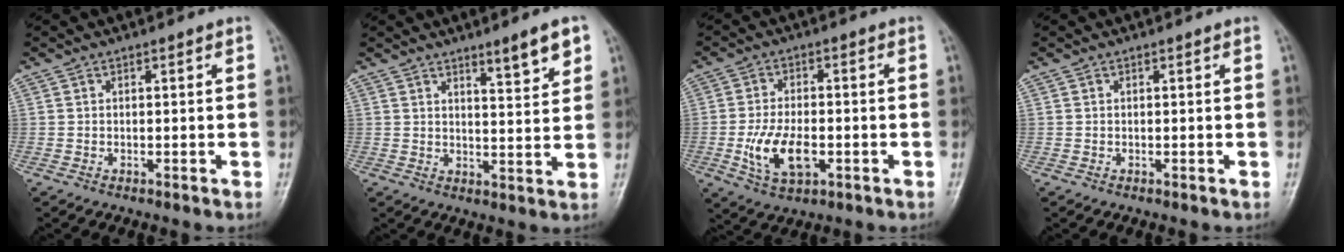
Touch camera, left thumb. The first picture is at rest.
{"total": 6.6, "force": [4.2, 1.2, 4.9], "torque": [-0.063, -0.030, 0.063]}
{"total": 9.2, "force": [-2.6, 5.0, 7.3], "torque": [-0.139, 0.003, -0.042]}
{"total": 0.0}